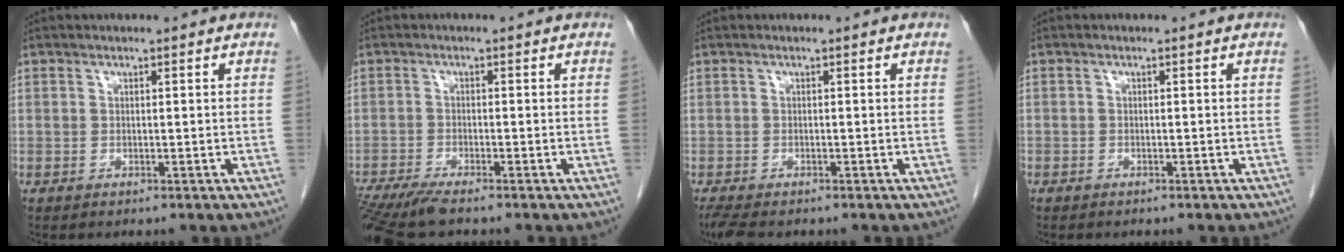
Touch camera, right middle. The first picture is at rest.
{"total": 7.3, "force": [-6.1, 0.5, 4.0], "torque": [-0.067, -0.021, -0.108]}
{"total": 4.8, "force": [-3.9, 1.4, 2.5], "torque": [-0.047, -0.014, -0.062]}
{"total": 1.1, "force": [-0.8, 0.7, 0.1], "torque": [-0.004, 0.003, -0.012]}